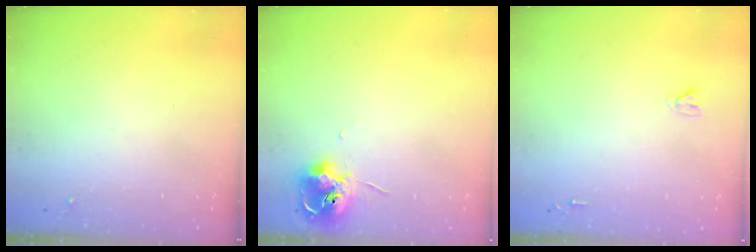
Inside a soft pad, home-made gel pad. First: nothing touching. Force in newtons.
{"total": 11.1, "press": 11.0, "slide": 0.6}
{"total": 2.4, "press": 2.4, "slide": 0.2}